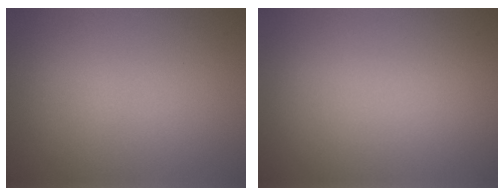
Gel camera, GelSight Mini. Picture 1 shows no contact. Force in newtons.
{"total": 0.0}